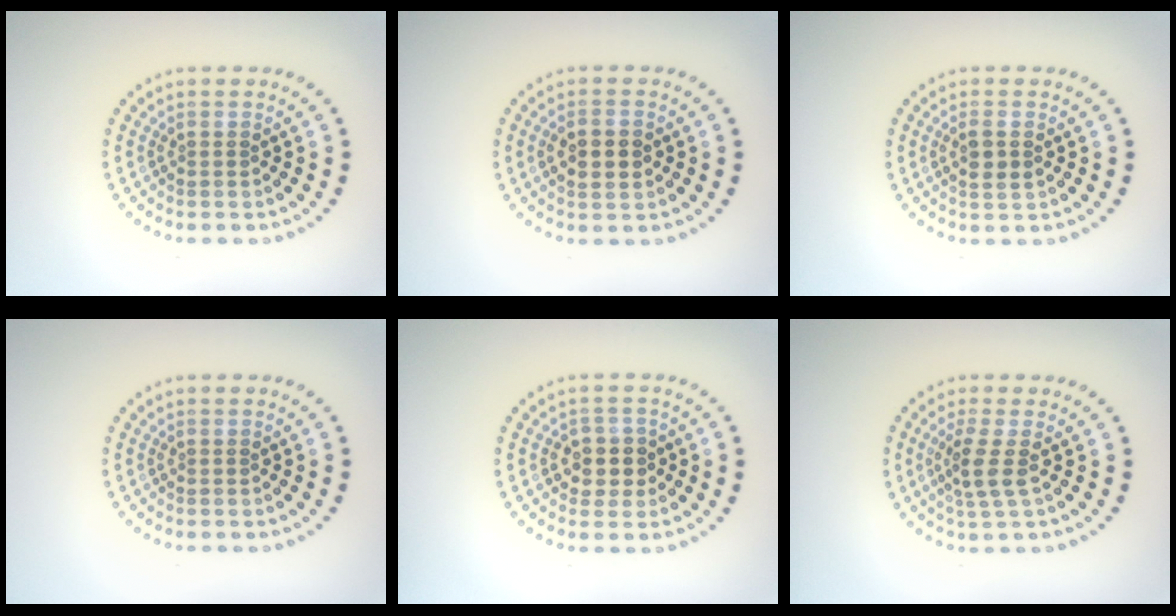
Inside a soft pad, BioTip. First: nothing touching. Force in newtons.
{"total": 2.5, "press": 2.5, "slide": 0.1}
{"total": 1.8, "press": 1.7, "slide": 0.6}
{"total": 0.0}
{"total": 2.6, "press": 2.5, "slide": 0.8}
{"total": 2.5, "press": 2.0, "slide": 1.6}